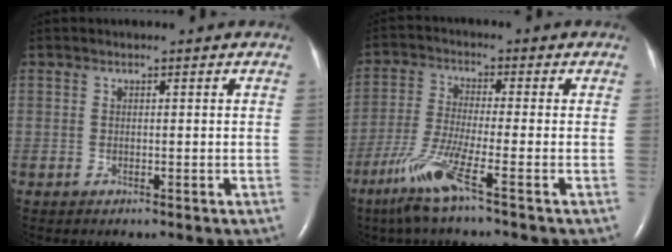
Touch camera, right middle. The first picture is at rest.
{"total": 8.2, "force": [-4.8, -0.8, 6.6], "torque": [-0.141, -0.026, -0.102]}